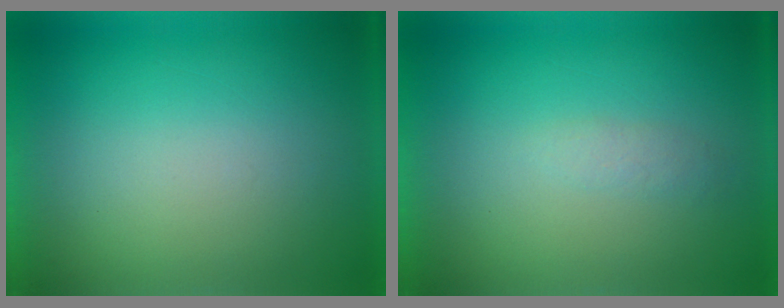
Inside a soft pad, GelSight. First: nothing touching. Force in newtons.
{"total": 1.4}